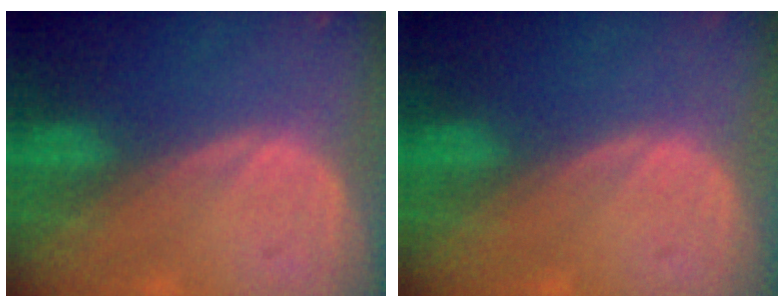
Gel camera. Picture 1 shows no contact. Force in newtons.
{"total": 0.0}